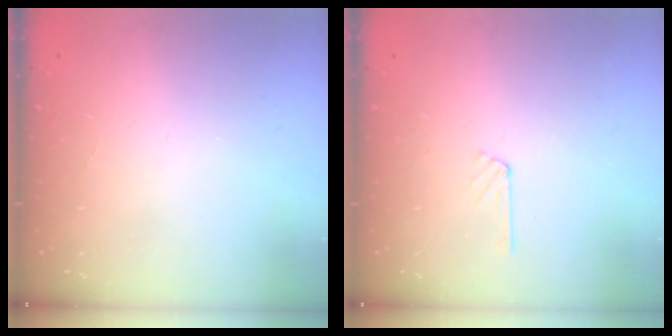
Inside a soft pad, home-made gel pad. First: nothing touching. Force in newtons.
{"total": 3.0, "press": 3.0, "slide": 0.3}